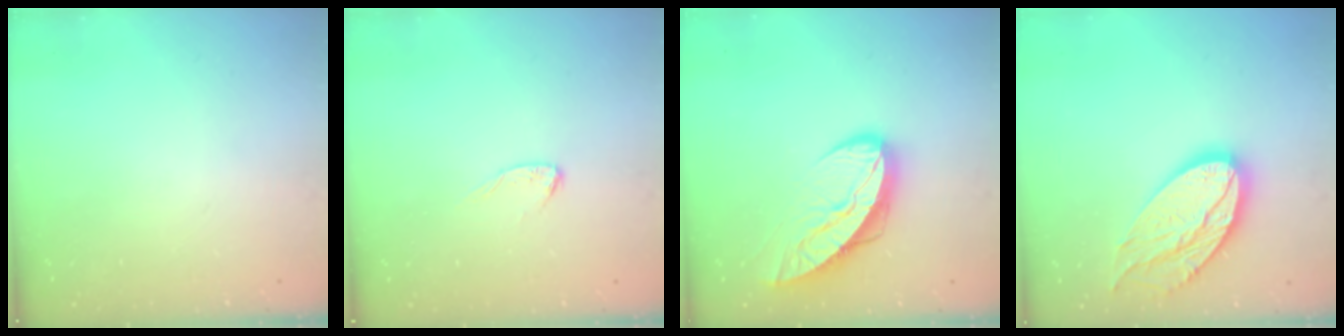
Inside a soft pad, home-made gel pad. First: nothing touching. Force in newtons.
{"total": 3.8, "press": 3.8, "slide": 0.3}
{"total": 11.4, "press": 11.4, "slide": 0.7}
{"total": 18.8, "press": 18.7, "slide": 1.6}